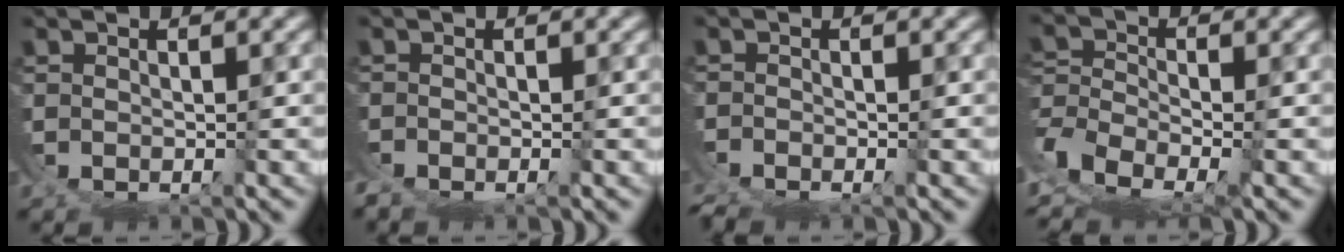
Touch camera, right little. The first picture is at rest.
{"total": 2.5, "force": [-1.3, -2.1, -0.6], "torque": [0.016, -0.019, -0.015]}
{"total": 2.2, "force": [-2.1, 0.4, -0.1], "torque": [0.002, -0.011, -0.040]}
{"total": 6.7, "force": [-3.8, 4.2, 3.5], "torque": [-0.094, -0.040, -0.062]}